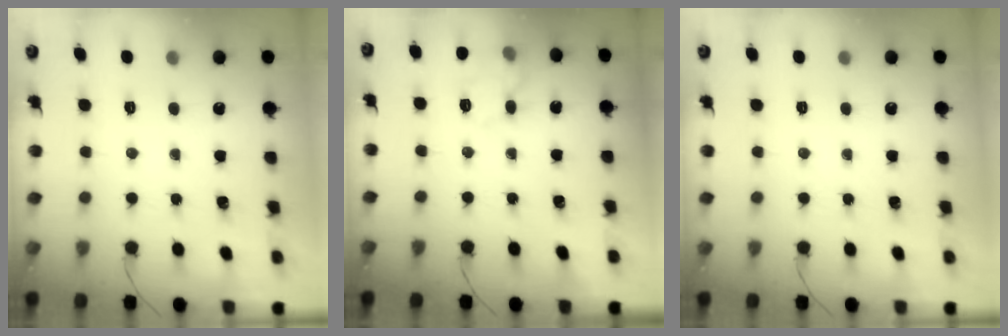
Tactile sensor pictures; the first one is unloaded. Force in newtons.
{"total": 10.6, "press": 10.6, "slide": 0.2}
{"total": 0.0}